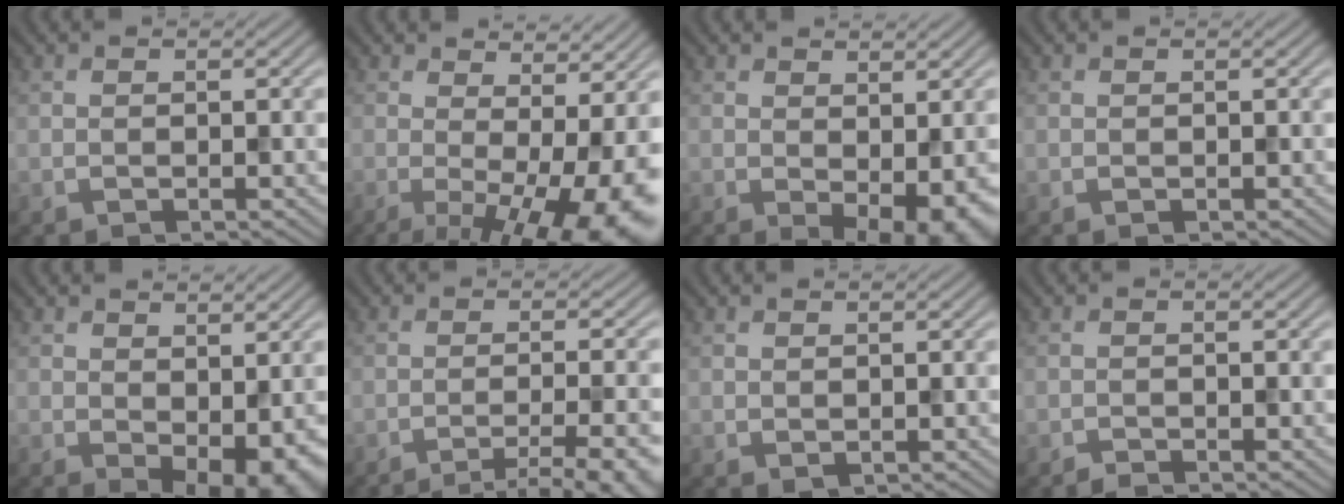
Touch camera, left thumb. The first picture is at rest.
{"total": 14.0, "force": [-2.6, 4.8, 12.9], "torque": [-0.172, -0.016, -0.019]}
{"total": 5.5, "force": [-0.6, 2.6, 4.9], "torque": [-0.070, -0.014, 0.005]}
{"total": 0.0}
{"total": 5.9, "force": [-0.6, 3.1, 5.0], "torque": [-0.073, -0.016, 0.007]}
{"total": 8.7, "force": [-6.2, 1.6, 5.9], "torque": [-0.076, 0.004, -0.078]}
{"total": 0.6, "force": [0.3, 0.4, 0.3], "torque": [-0.005, -0.003, 0.009]}
{"total": 0.8, "force": [-0.8, 0.1, 0.2], "torque": [-0.002, 0.002, -0.016]}